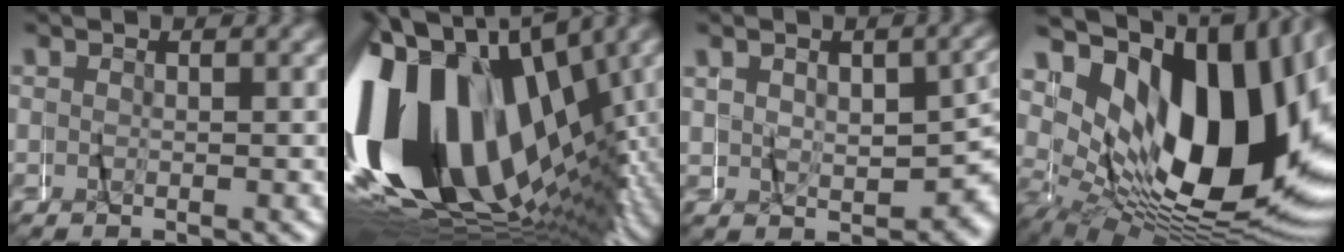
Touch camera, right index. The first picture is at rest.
{"total": 32.2, "force": [-4.3, 20.4, 24.6], "torque": [-0.399, -0.021, -0.048]}
{"total": 2.9, "force": [-0.1, 1.8, 2.3], "torque": [-0.015, -0.010, 0.006]}
{"total": 22.7, "force": [2.3, 13.2, 18.3], "torque": [-0.304, 0.005, 0.033]}